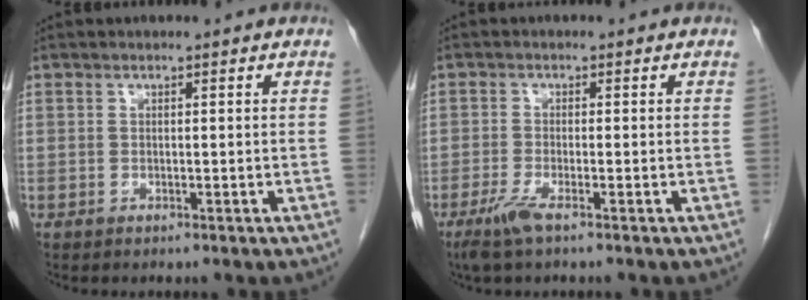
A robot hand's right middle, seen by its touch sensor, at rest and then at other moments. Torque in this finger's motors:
{"motor_torque": [0.66, -0.56, 0.20, 0.08]}